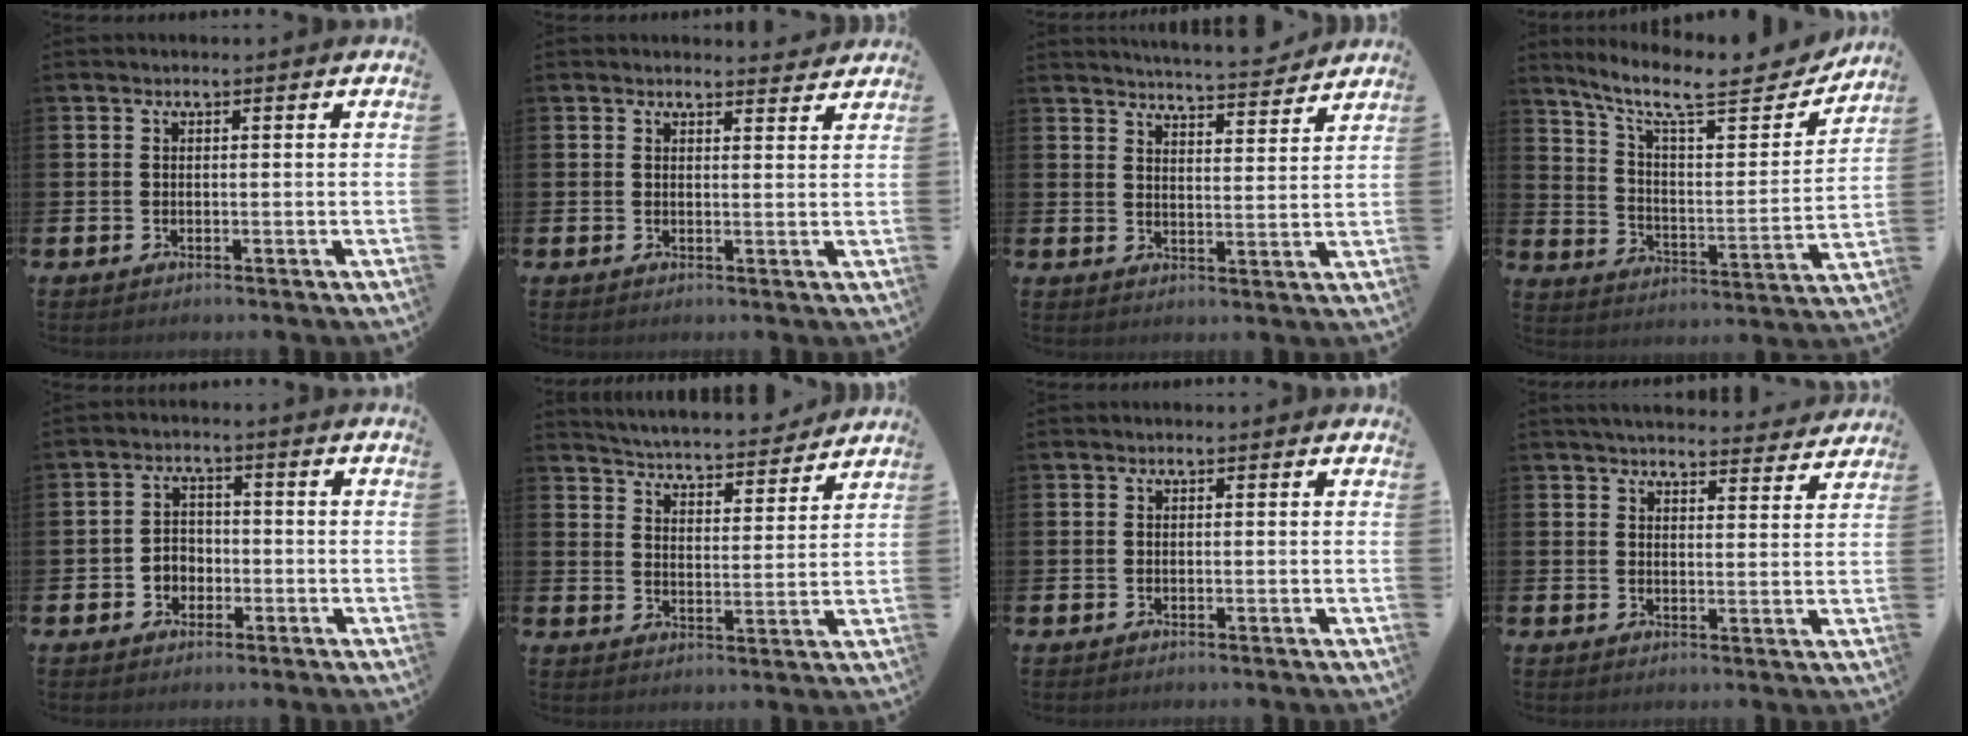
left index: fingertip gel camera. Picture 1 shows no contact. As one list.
[{"total": 2.1, "force": [2.1, 0.4, 0.0], "torque": [0.007, -0.013, 0.035]}, {"total": 5.6, "force": [5.5, 0.0, 0.6], "torque": [-0.016, -0.042, 0.097]}, {"total": 10.6, "force": [8.9, 2.5, 5.2], "torque": [-0.117, -0.064, 0.145]}, {"total": 2.9, "force": [-1.2, 2.6, 0.8], "torque": [-0.021, 0.005, -0.029]}, {"total": 5.1, "force": [5.1, 0.5, 0.4], "torque": [-0.028, -0.045, 0.083]}, {"total": 0.0}, {"total": 4.6, "force": [4.5, 0.5, 0.6], "torque": [-0.013, -0.030, 0.078]}]